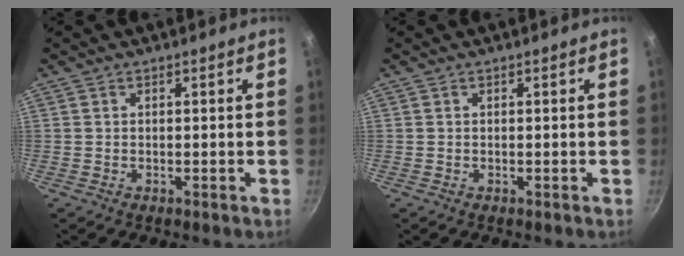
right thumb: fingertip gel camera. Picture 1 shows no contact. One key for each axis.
{"total": 0.0}